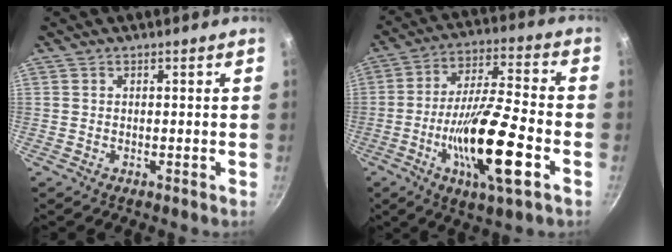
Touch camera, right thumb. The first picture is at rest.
{"total": 18.7, "force": [-5.8, 4.4, 17.2], "torque": [-0.305, 0.024, -0.108]}